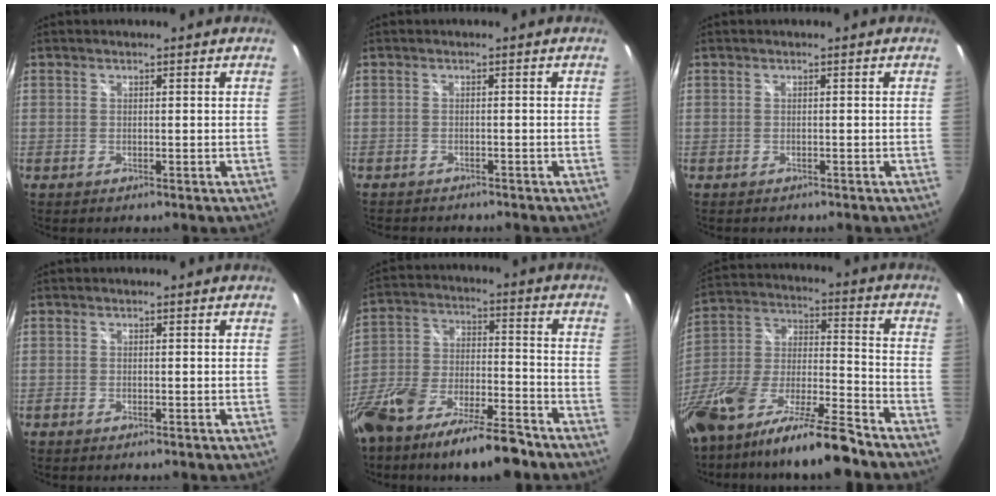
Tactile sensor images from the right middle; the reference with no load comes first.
{"total": 3.4, "force": [-3.2, 0.8, 0.9], "torque": [-0.023, -0.013, -0.047]}
{"total": 0.8, "force": [-0.7, 0.3, 0.1], "torque": [-0.005, -0.002, -0.010]}
{"total": 0.0}
{"total": 17.5, "force": [-12.0, 5.8, 11.3], "torque": [-0.230, -0.021, -0.205]}
{"total": 19.7, "force": [-14.3, 3.4, 13.0], "torque": [-0.251, -0.029, -0.257]}